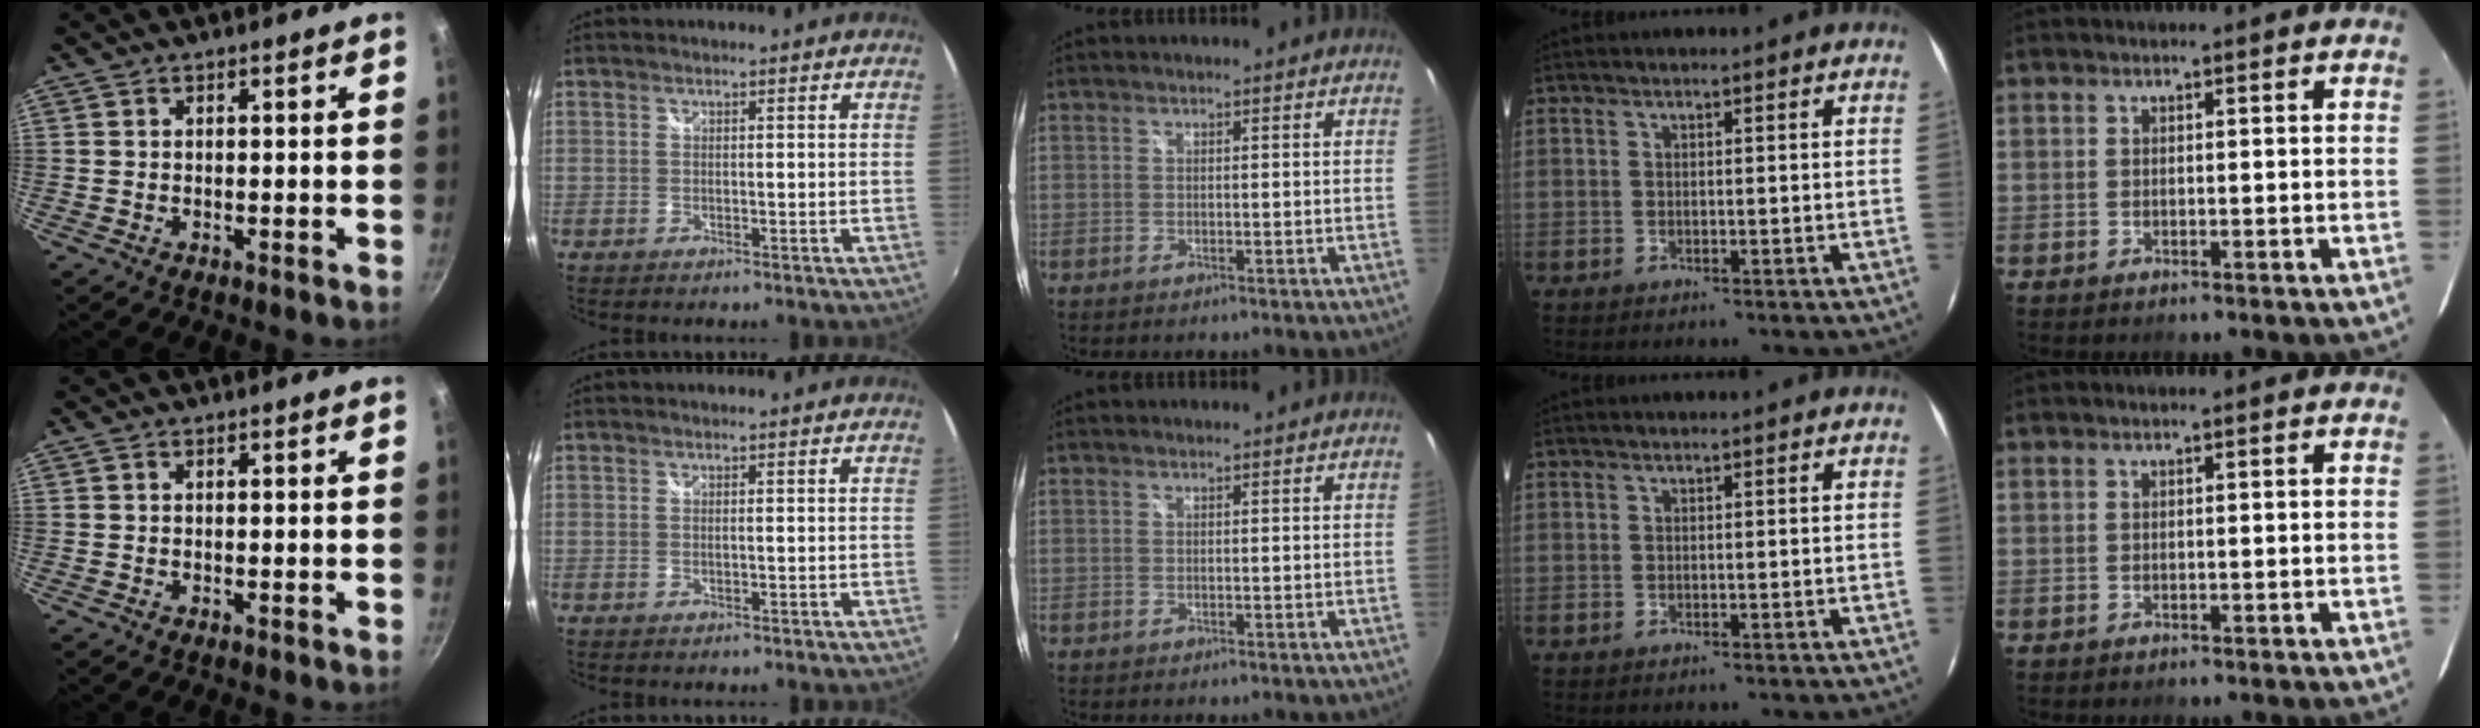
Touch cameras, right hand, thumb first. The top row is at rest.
{}